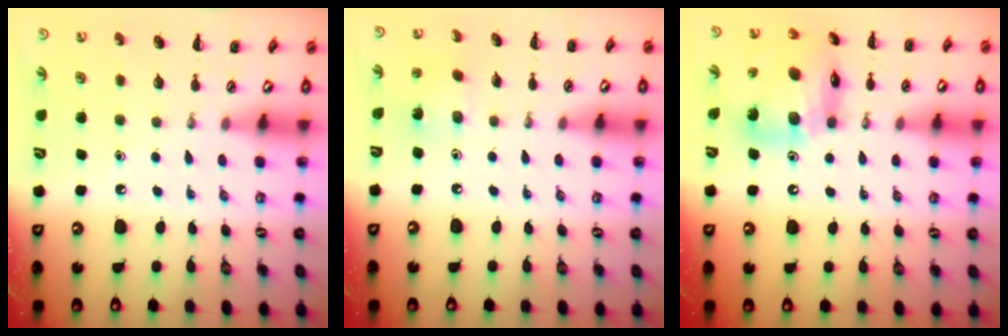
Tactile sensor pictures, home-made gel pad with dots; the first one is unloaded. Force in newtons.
{"total": 2.2, "press": 2.1, "slide": 0.6}
{"total": 17.3, "press": 17.0, "slide": 2.9}